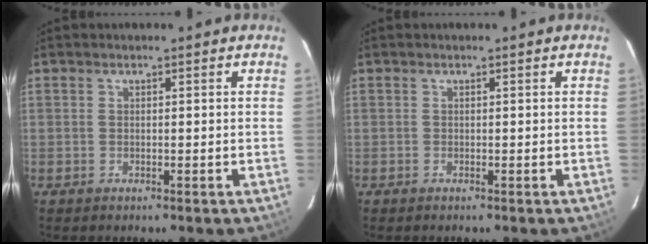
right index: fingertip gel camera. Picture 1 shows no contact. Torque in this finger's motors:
{"motor_torque": [0.00, -0.01, 0.00, -0.03]}